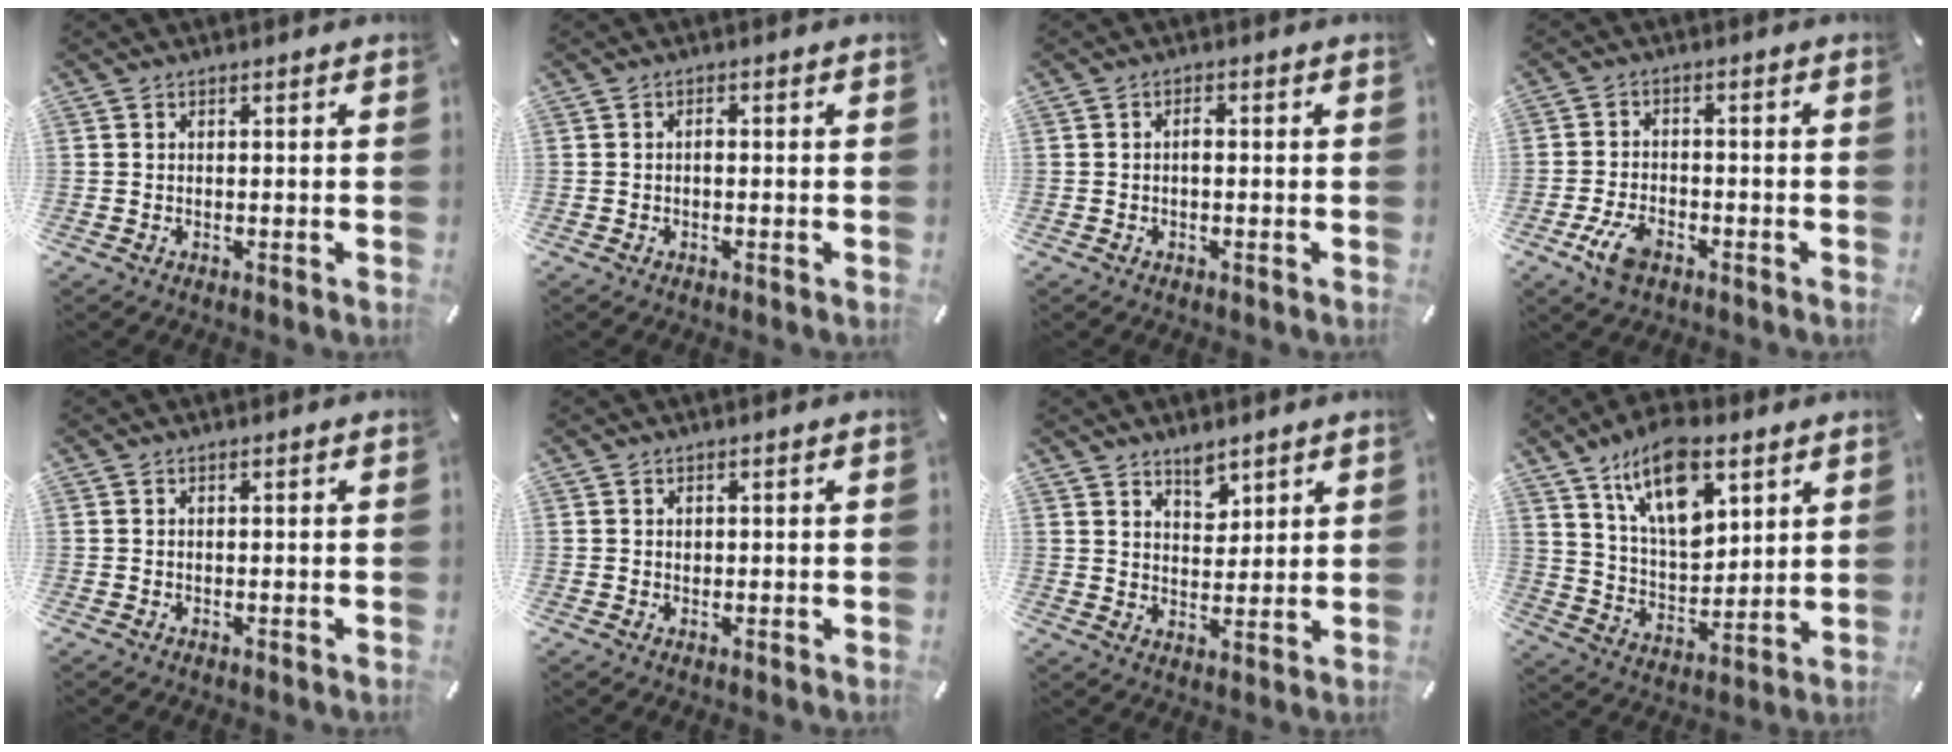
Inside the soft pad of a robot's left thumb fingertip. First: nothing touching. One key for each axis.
{"total": 1.0, "fx": -0.2, "fy": 0.5, "fz": 0.8, "tx": -0.018, "ty": 0.002, "tz": -0.005}
{"total": 1.3, "fx": -0.3, "fy": 0.5, "fz": 1.1, "tx": -0.023, "ty": 0.002, "tz": -0.007}
{"total": 6.5, "fx": -3.4, "fy": 3.6, "fz": 4.2, "tx": -0.096, "ty": 0.011, "tz": -0.065}
{"total": 0.0}
{"total": 0.6, "fx": 0.1, "fy": 0.6, "fz": 0.2, "tx": 0.004, "ty": -0.001, "tz": 0.001}
{"total": 5.0, "fx": 4.0, "fy": 2.8, "fz": 1.1, "tx": 0.000, "ty": -0.028, "tz": 0.070}
{"total": 16.2, "fx": 9.2, "fy": 8.6, "fz": 10.1, "tx": -0.184, "ty": -0.033, "tz": 0.165}